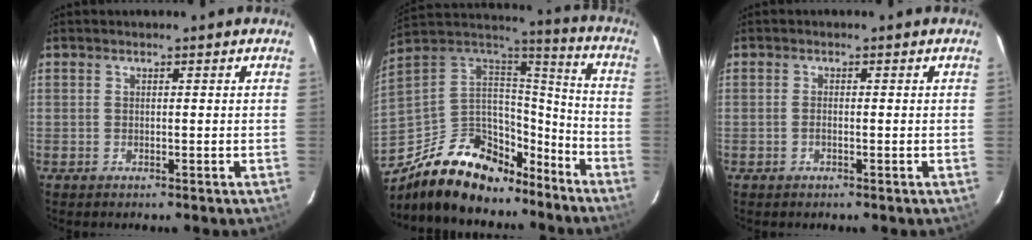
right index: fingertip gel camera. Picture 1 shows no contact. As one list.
[{"total": 23.3, "force": [-16.0, 12.5, 11.6], "torque": [-0.243, 0.033, -0.245]}, {"total": 0.9, "force": [-0.3, 0.4, 0.7], "torque": [-0.015, 0.001, -0.007]}]